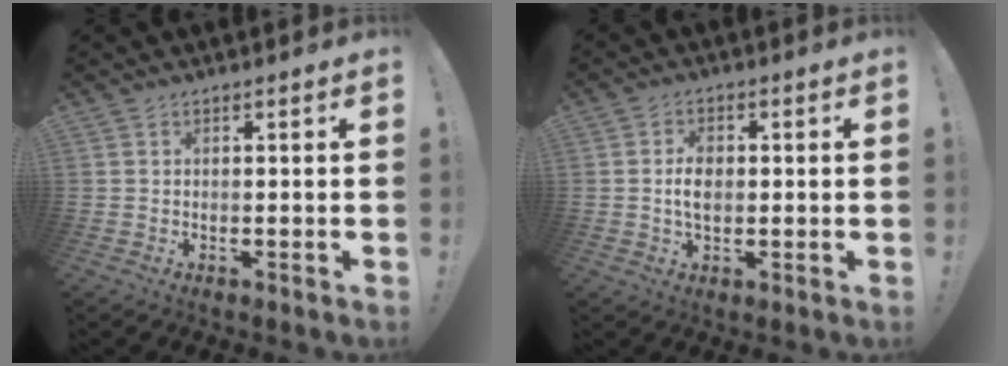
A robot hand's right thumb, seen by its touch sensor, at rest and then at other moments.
{"total": 5.3, "force": [0.0, 3.4, 4.0], "torque": [-0.065, 0.003, -0.004]}